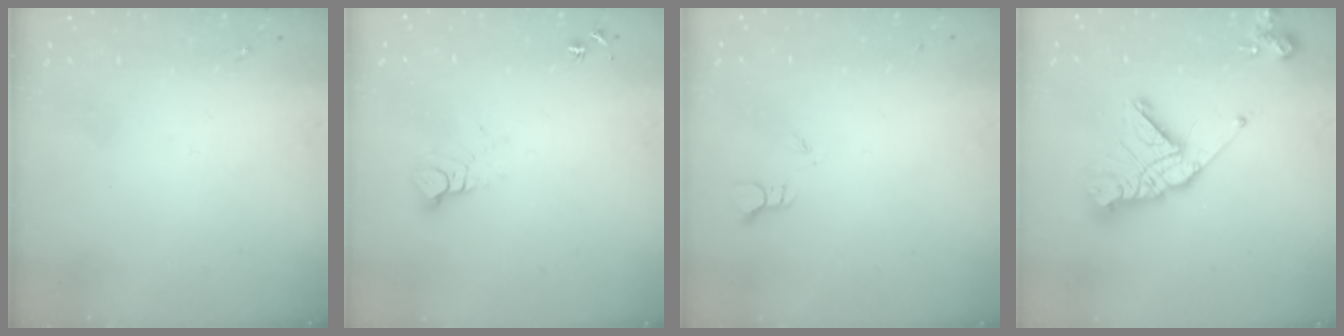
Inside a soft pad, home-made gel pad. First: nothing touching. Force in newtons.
{"total": 6.3, "press": 6.3, "slide": 0.1}
{"total": 1.9, "press": 1.9, "slide": 0.1}
{"total": 17.8, "press": 17.7, "slide": 2.1}